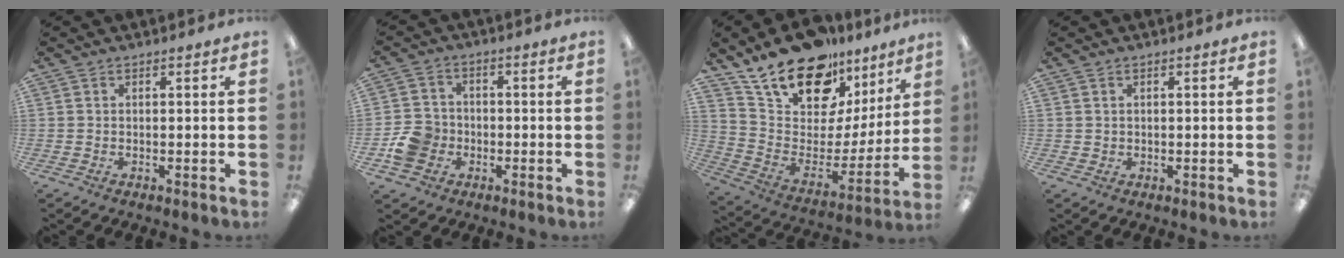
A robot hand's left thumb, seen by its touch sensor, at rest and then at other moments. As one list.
[{"total": 7.6, "force": [-2.3, 6.7, 2.8], "torque": [-0.062, 0.017, -0.041]}, {"total": 19.8, "force": [15.5, 9.4, 7.8], "torque": [-0.141, -0.115, 0.281]}, {"total": 1.0, "force": [0.5, 0.8, 0.1], "torque": [-0.003, 0.004, 0.008]}]